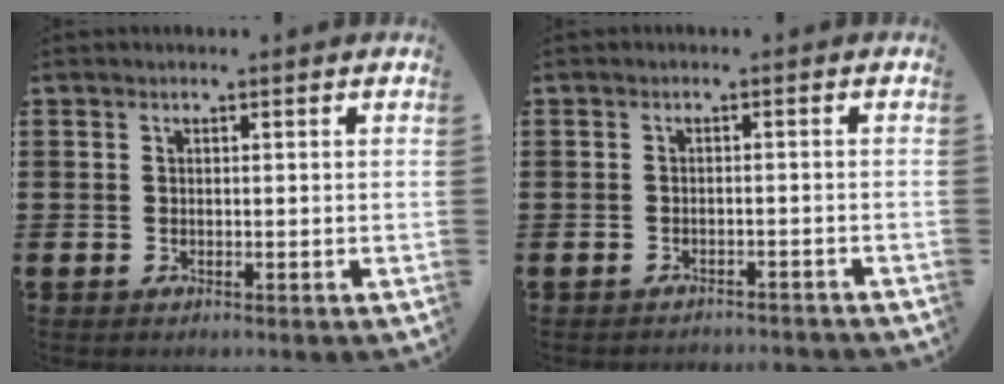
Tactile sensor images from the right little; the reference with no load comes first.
{"total": 1.2, "force": [-1.2, -0.1, -0.1], "torque": [-0.001, 0.003, -0.025]}